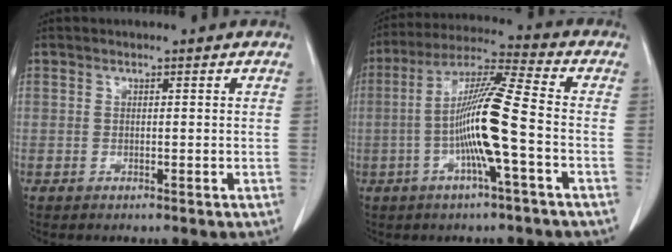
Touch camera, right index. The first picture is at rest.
{"total": 12.0, "force": [-2.6, -0.3, 11.7], "torque": [-0.224, 0.007, -0.056]}